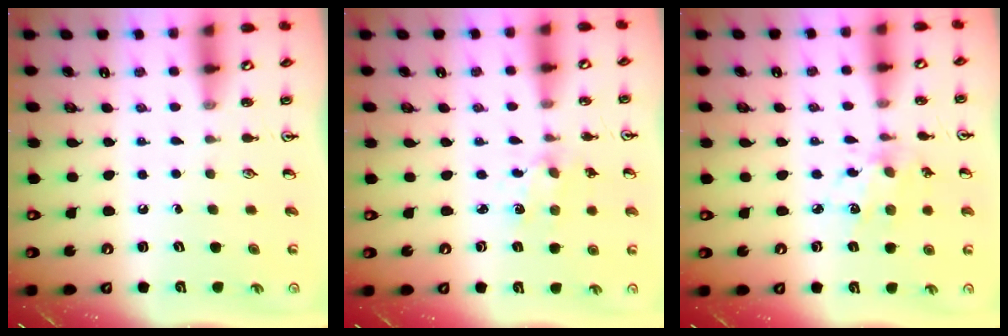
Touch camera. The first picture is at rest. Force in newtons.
{"total": 1.7, "press": 1.7, "slide": 0.3}
{"total": 6.3, "press": 6.3, "slide": 0.4}